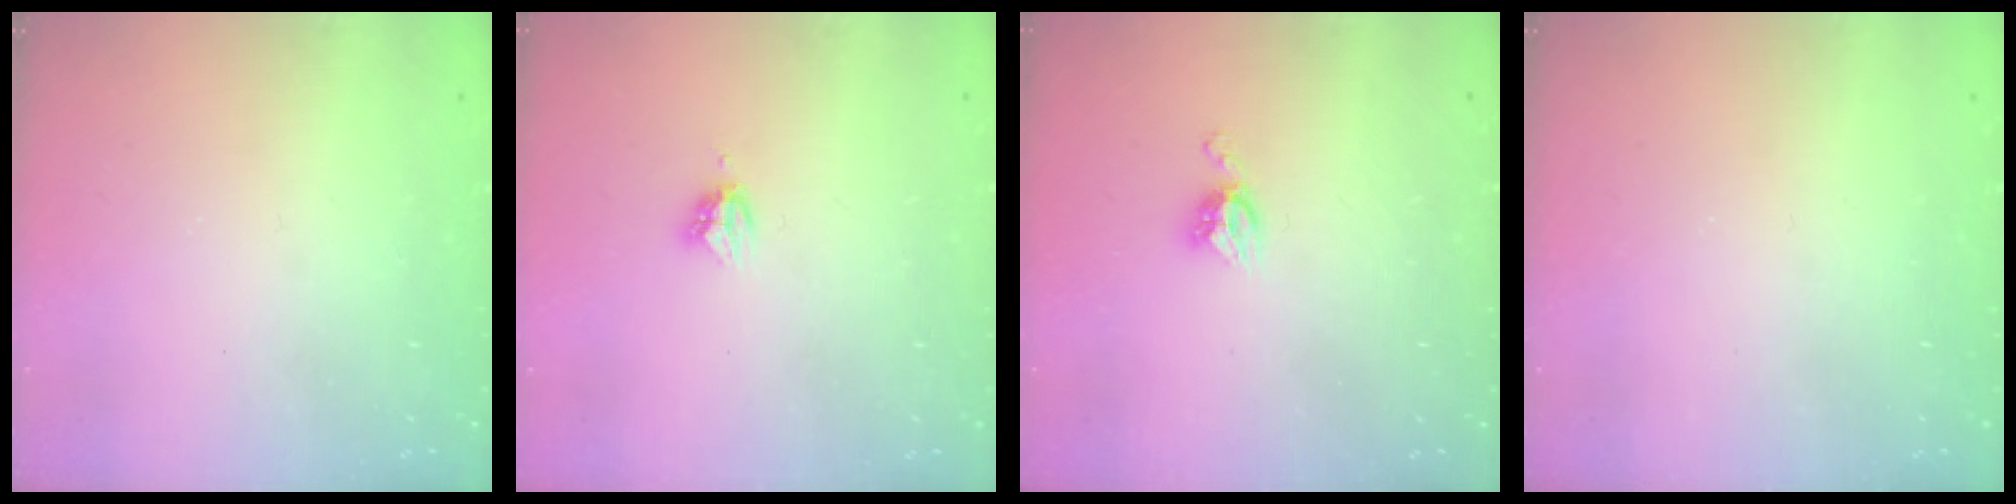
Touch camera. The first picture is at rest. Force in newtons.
{"total": 3.7, "press": 3.7, "slide": 0.5}
{"total": 4.5, "press": 4.5, "slide": 0.3}
{"total": 0.0}